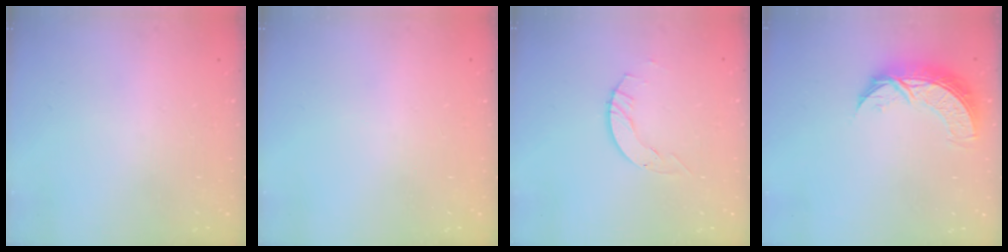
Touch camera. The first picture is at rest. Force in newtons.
{"total": 0.0}
{"total": 2.1, "press": 2.1, "slide": 0.3}
{"total": 9.2, "press": 9.2, "slide": 0.6}